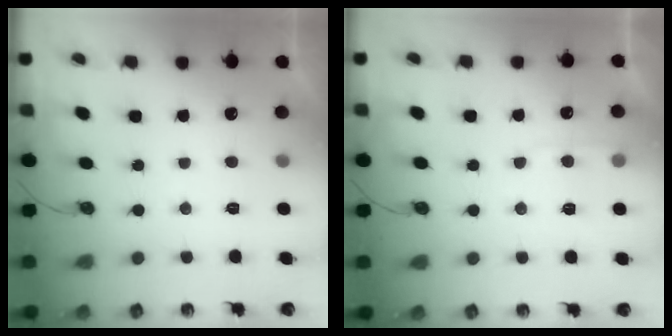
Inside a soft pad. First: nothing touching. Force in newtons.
{"total": 5.1, "press": 5.0, "slide": 0.6}